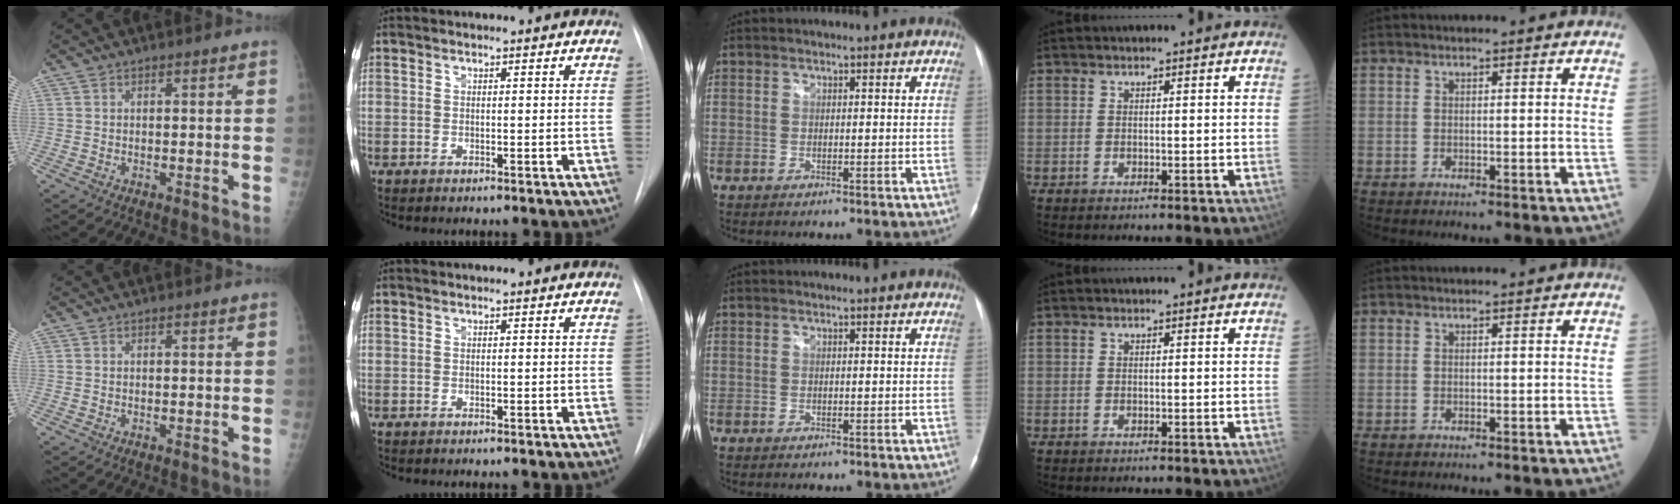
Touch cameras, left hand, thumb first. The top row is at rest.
{}